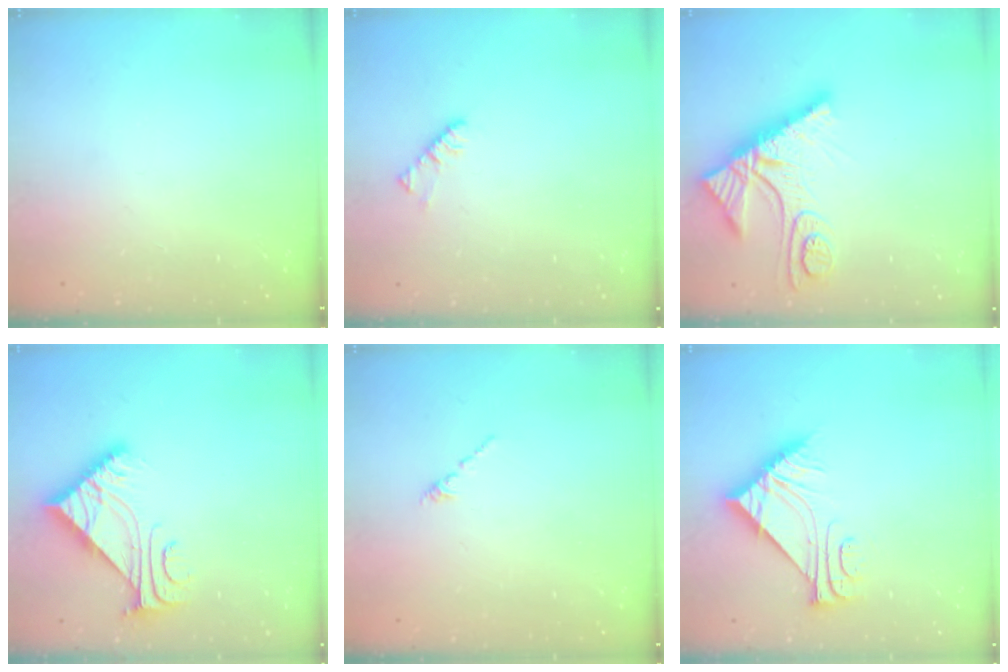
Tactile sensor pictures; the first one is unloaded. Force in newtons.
{"total": 4.5, "press": 4.5, "slide": 0.5}
{"total": 11.8, "press": 11.7, "slide": 1.0}
{"total": 6.1, "press": 6.1, "slide": 0.7}
{"total": 0.6, "press": 0.5, "slide": 0.3}
{"total": 9.3, "press": 9.3, "slide": 0.5}